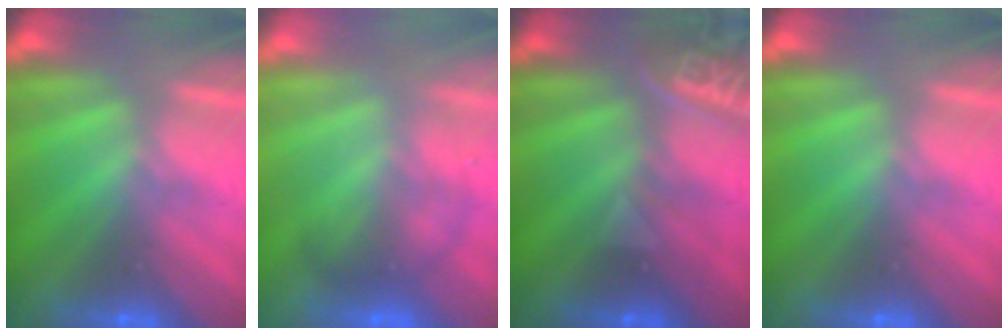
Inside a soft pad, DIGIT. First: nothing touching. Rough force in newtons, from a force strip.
{"total": 2.0}
{"total": 2.4}
{"total": 0.0}